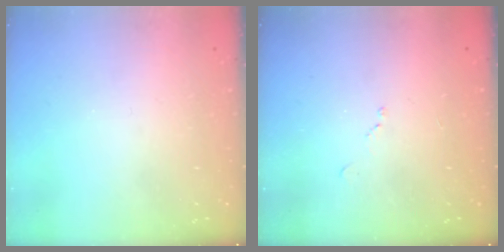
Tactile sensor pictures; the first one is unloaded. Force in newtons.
{"total": 6.7, "press": 6.6, "slide": 0.9}